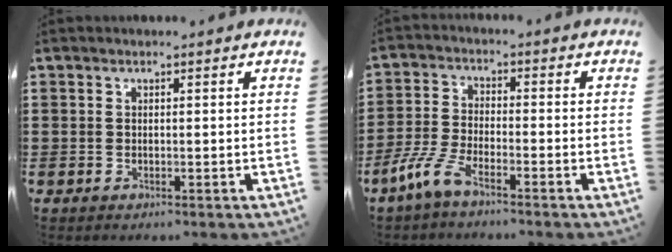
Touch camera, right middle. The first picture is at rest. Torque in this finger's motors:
{"motor_torque": [1.99, 0.15, 0.49, 0.14]}